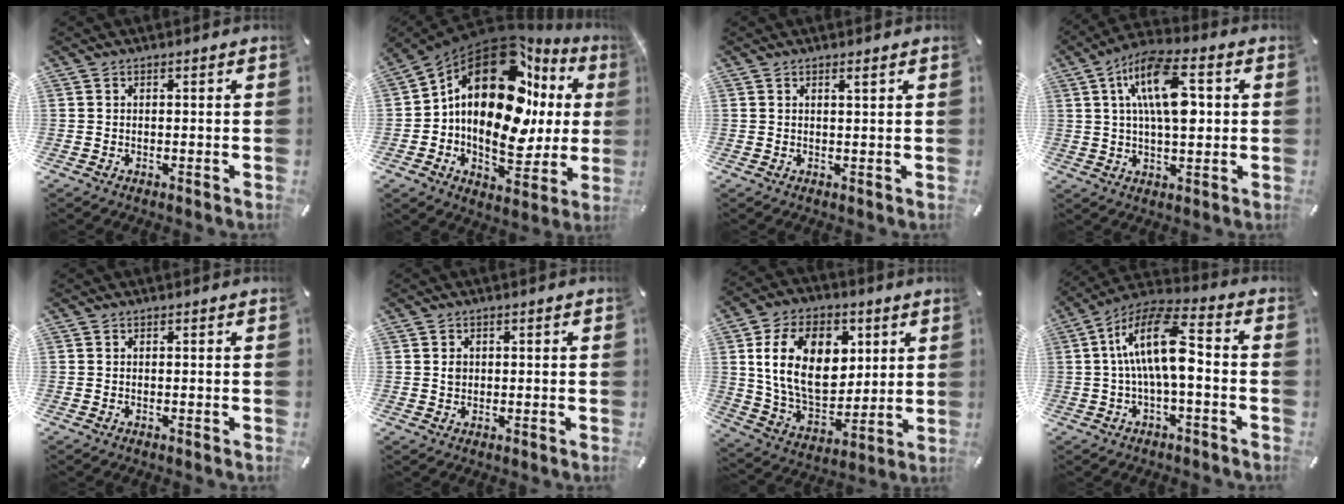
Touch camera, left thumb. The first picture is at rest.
{"total": 23.6, "force": [6.0, 14.6, 17.6], "torque": [-0.288, -0.046, 0.102]}
{"total": 1.2, "force": [0.8, 0.0, 0.8], "torque": [-0.016, -0.002, 0.014]}
{"total": 14.4, "force": [3.3, 6.6, 12.3], "torque": [-0.225, 0.000, 0.053]}
{"total": 0.0}
{"total": 1.4, "force": [0.2, 1.3, 0.4], "torque": [-0.002, 0.003, 0.001]}
{"total": 20.0, "force": [5.1, 13.9, 13.4], "torque": [-0.252, -0.005, 0.090]}
{"total": 15.0, "force": [0.3, 5.9, 13.8], "torque": [-0.272, 0.007, 0.005]}